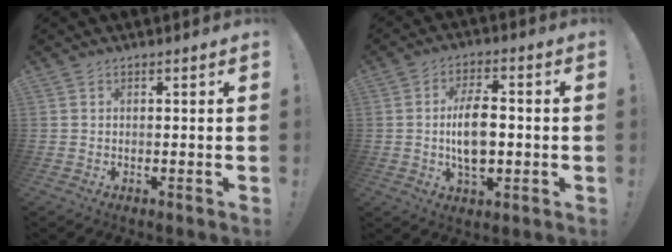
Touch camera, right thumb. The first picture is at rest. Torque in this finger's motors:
{"motor_torque": [1.55, 1.42, 0.97, -0.18, 0.05]}